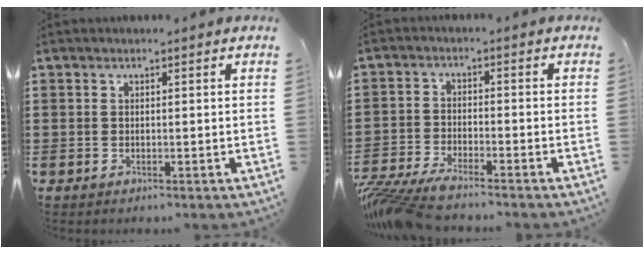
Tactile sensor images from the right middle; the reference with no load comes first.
{"total": 5.2, "force": [-4.9, 0.4, 1.8], "torque": [-0.055, -0.013, -0.101]}